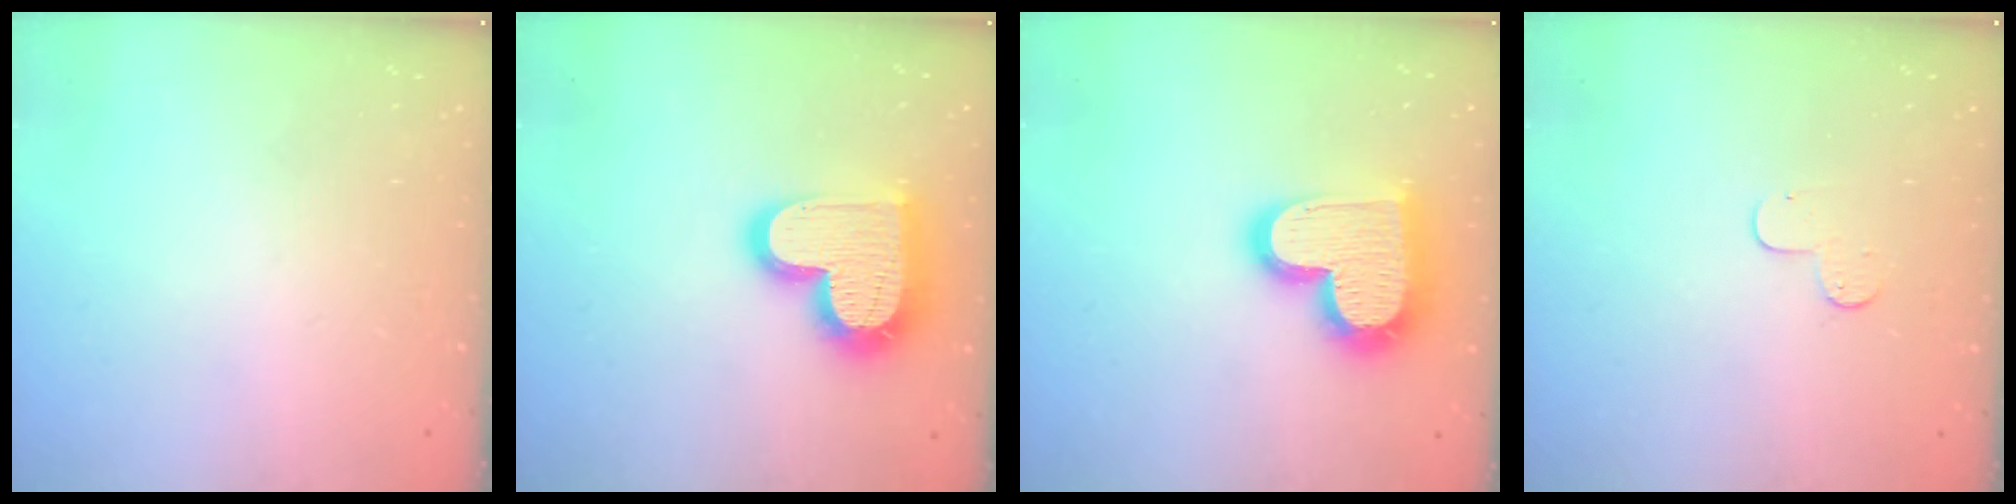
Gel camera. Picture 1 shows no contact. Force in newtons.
{"total": 19.8, "press": 19.7, "slide": 1.3}
{"total": 20.7, "press": 20.7, "slide": 1.5}
{"total": 4.3, "press": 4.3, "slide": 0.4}